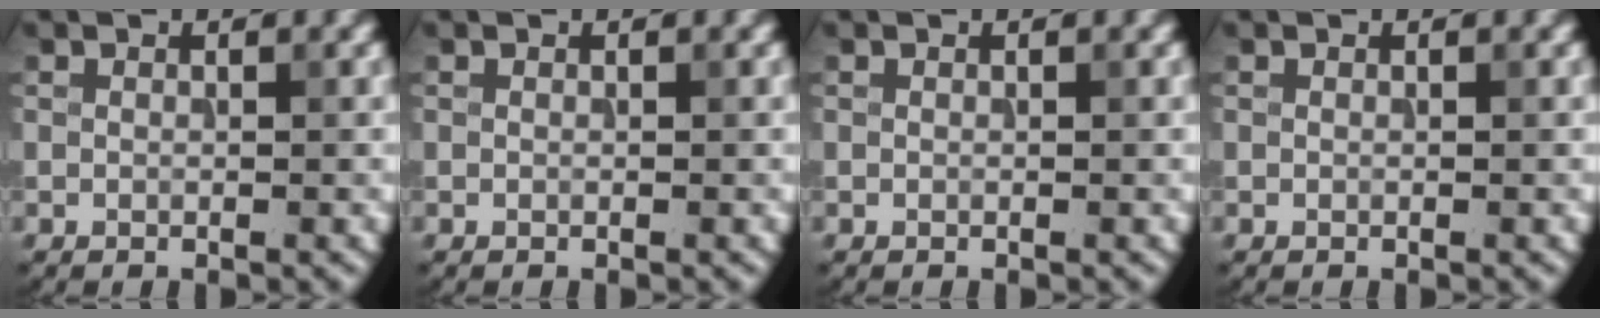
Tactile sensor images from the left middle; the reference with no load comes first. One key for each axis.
{"total": 0.0}
{"total": 0.0}
{"total": 0.0}